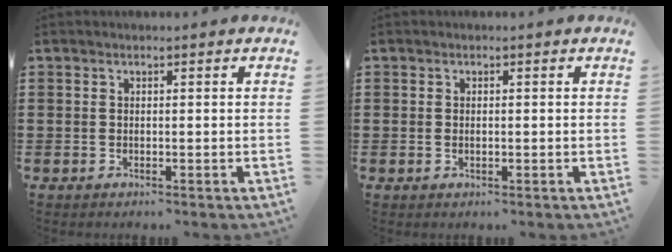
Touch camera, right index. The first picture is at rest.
{"total": 0.8, "force": [0.0, 0.4, 0.7], "torque": [-0.014, 0.002, 0.000]}